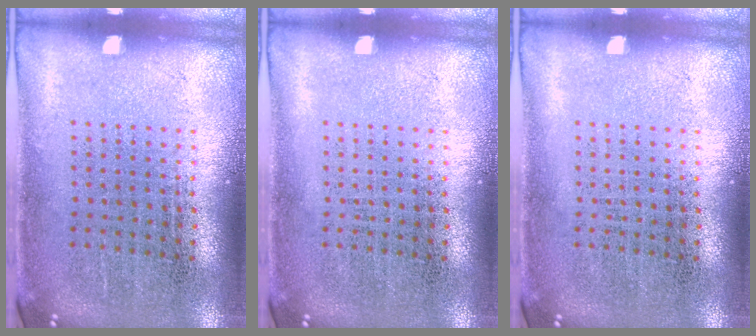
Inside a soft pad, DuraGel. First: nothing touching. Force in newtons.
{"total": 0.0}
{"total": 0.0}